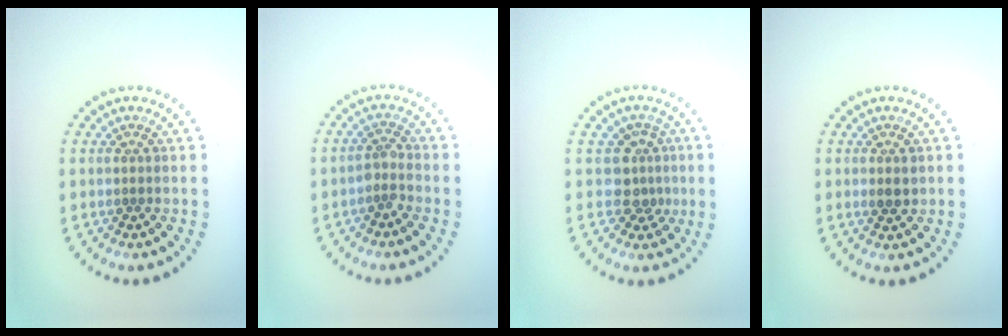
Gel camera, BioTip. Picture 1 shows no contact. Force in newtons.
{"total": 1.7, "press": 1.2, "slide": 1.2}
{"total": 2.6, "press": 1.9, "slide": 1.7}
{"total": 1.4, "press": 1.4, "slide": 0.3}